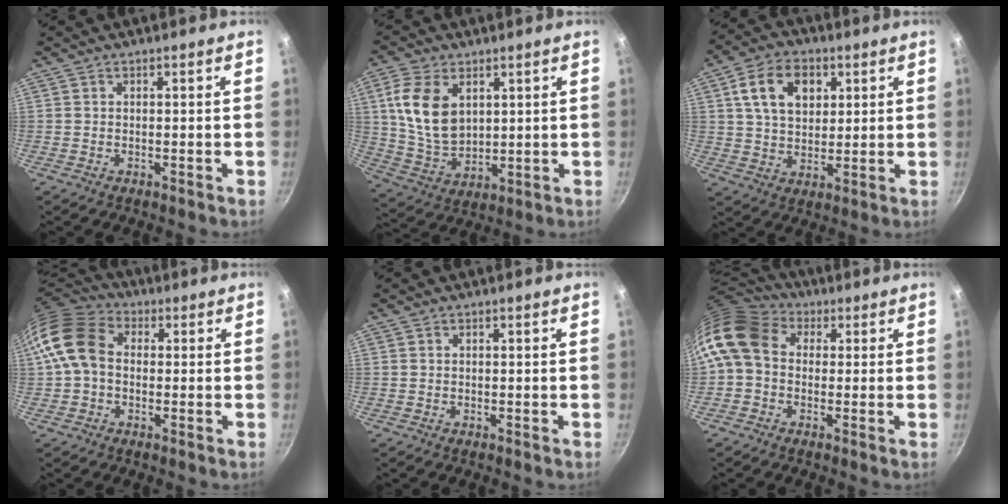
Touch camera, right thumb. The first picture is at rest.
{"total": 12.7, "force": [3.8, 8.3, 8.9], "torque": [-0.152, -0.022, 0.087]}
{"total": 11.2, "force": [3.7, 7.7, 7.3], "torque": [-0.106, -0.002, 0.062]}
{"total": 12.1, "force": [0.5, 9.2, 7.9], "torque": [-0.130, 0.027, -0.008]}
{"total": 0.0}
{"total": 12.0, "force": [1.7, 9.5, 7.3], "torque": [-0.132, 0.022, 0.009]}